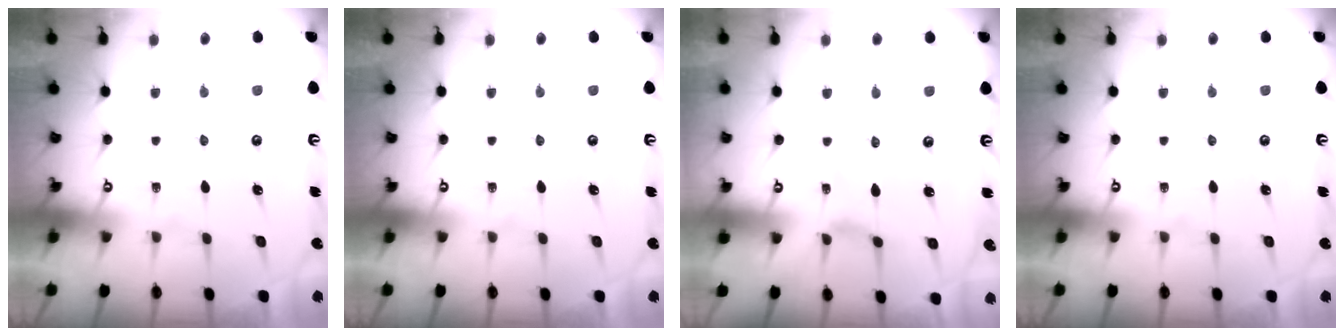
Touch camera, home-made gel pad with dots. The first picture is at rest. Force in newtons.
{"total": 0.0}
{"total": 0.0}
{"total": 0.0}